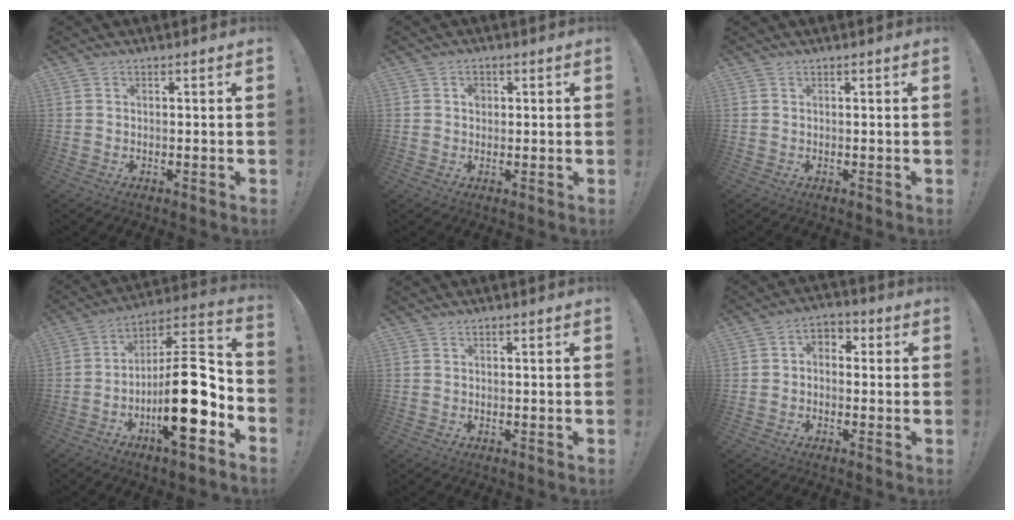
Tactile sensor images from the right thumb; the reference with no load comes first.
{"total": 2.0, "force": [0.2, 1.7, 1.1], "torque": [-0.010, 0.001, 0.000]}
{"total": 0.0}
{"total": 21.4, "force": [-5.6, 7.0, 19.5], "torque": [-0.310, 0.030, -0.090]}
{"total": 0.0}
{"total": 3.9, "force": [-1.5, 3.0, 1.9], "torque": [-0.031, 0.017, -0.025]}